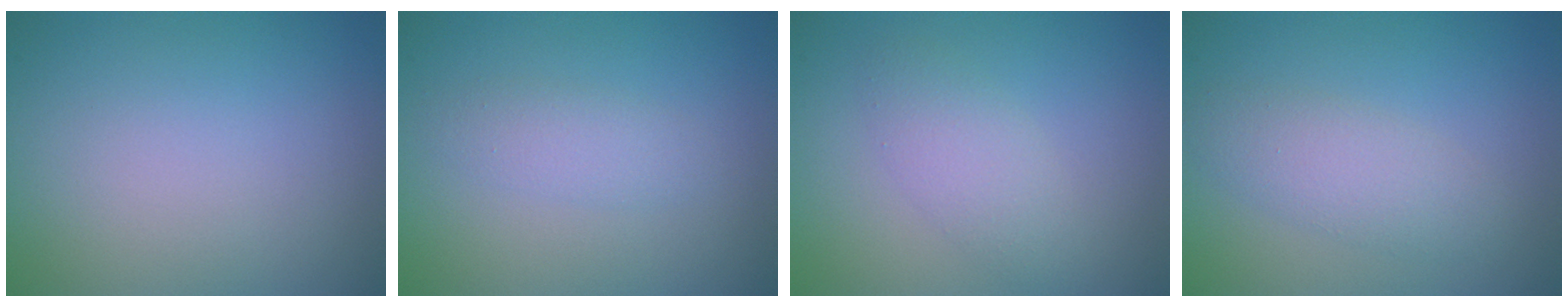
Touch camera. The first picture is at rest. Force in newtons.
{"total": 1.7, "press": 1.7, "slide": 0.0}
{"total": 2.5, "press": 2.5, "slide": 0.2}
{"total": 2.8, "press": 2.8, "slide": 0.0}